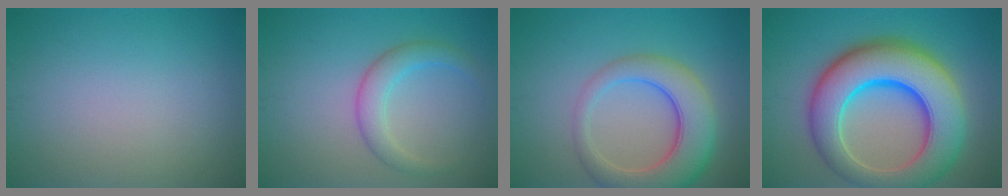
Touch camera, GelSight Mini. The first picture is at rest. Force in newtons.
{"total": 3.0, "press": 3.0, "slide": 0.1}
{"total": 7.2, "press": 7.2, "slide": 0.6}
{"total": 12.6, "press": 12.6, "slide": 0.4}